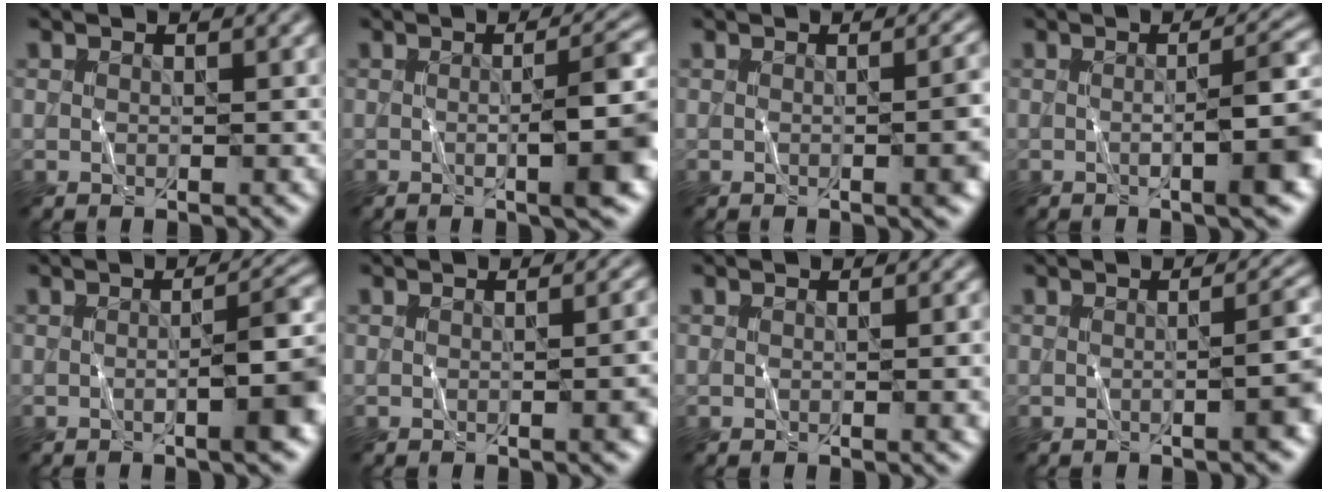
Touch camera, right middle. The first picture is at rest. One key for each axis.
{"total": 6.6, "fx": -0.5, "fy": 1.4, "fz": 6.5, "tx": -0.077, "ty": 0.004, "tz": -0.007}
{"total": 4.0, "fx": -0.4, "fy": 1.2, "fz": 3.8, "tx": -0.031, "ty": 0.005, "tz": -0.004}
{"total": 5.9, "fx": -0.7, "fy": 1.2, "fz": 5.7, "tx": -0.070, "ty": 0.006, "tz": -0.012}
{"total": 5.5, "fx": -0.9, "fy": 1.1, "fz": 5.4, "tx": -0.066, "ty": 0.008, "tz": -0.015}
{"total": 3.5, "fx": -0.4, "fy": 1.1, "fz": 3.3, "tx": -0.023, "ty": 0.006, "tz": -0.002}
{"total": 2.5, "fx": -0.1, "fy": 0.7, "fz": 2.3, "tx": -0.021, "ty": 0.000, "tz": -0.005}
{"total": 4.0, "fx": -0.5, "fy": 1.0, "fz": 3.8, "tx": -0.037, "ty": 0.010, "tz": -0.009}